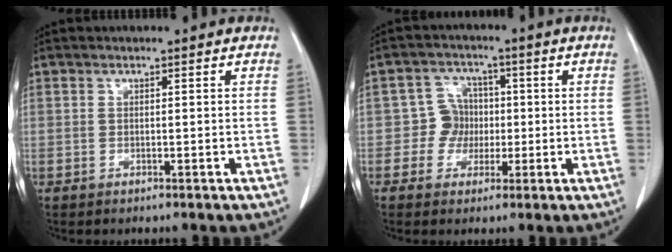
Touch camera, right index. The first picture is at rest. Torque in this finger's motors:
{"motor_torque": [-0.04, 0.00, -0.01, -0.01]}